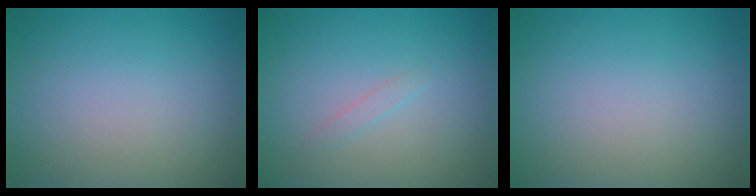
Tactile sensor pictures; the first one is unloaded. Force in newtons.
{"total": 0.7, "press": 0.7, "slide": 0.0}
{"total": 0.0}